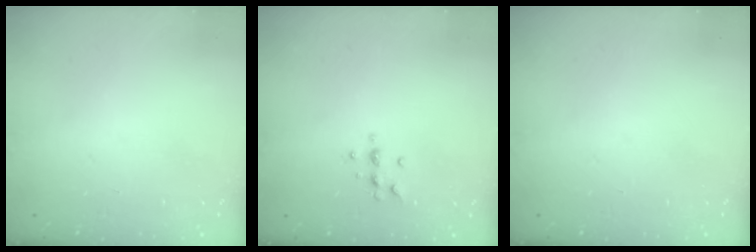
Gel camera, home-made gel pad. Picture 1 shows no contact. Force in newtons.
{"total": 5.7, "press": 5.5, "slide": 1.6}
{"total": 0.0}